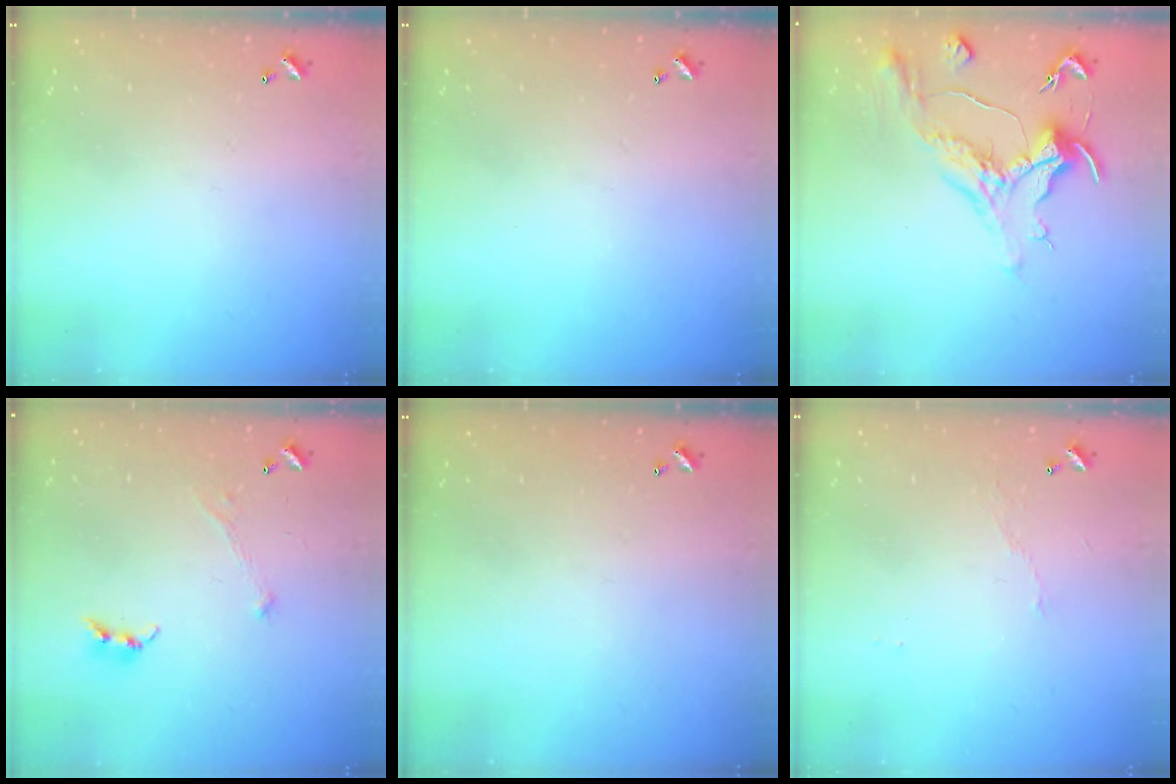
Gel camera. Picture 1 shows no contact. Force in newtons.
{"total": 0.0}
{"total": 1.6, "press": 1.5, "slide": 0.6}
{"total": 0.0}
{"total": 0.0}
{"total": 2.9, "press": 2.8, "slide": 0.6}